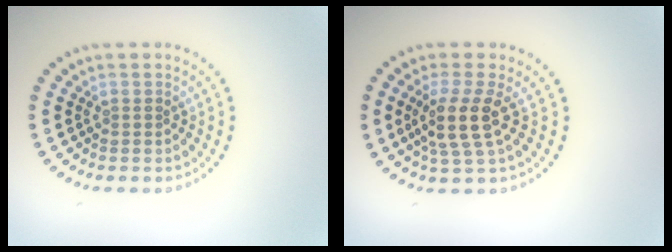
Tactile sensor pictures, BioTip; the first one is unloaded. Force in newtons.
{"total": 3.7, "press": 2.9, "slide": 2.2}